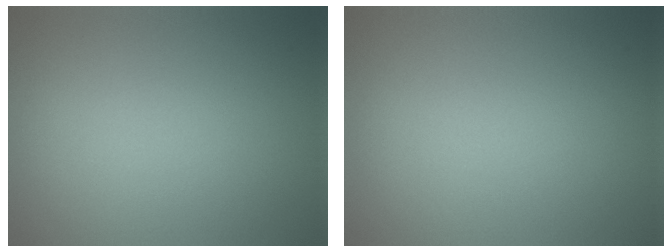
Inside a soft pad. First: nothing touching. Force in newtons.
{"total": 0.0}